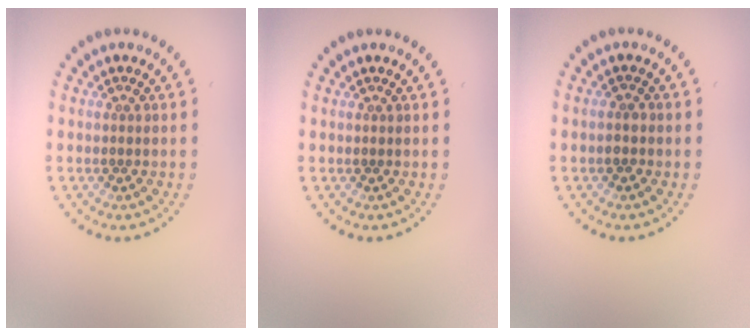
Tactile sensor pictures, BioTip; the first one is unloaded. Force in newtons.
{"total": 0.0}
{"total": 1.1, "press": 1.0, "slide": 0.3}